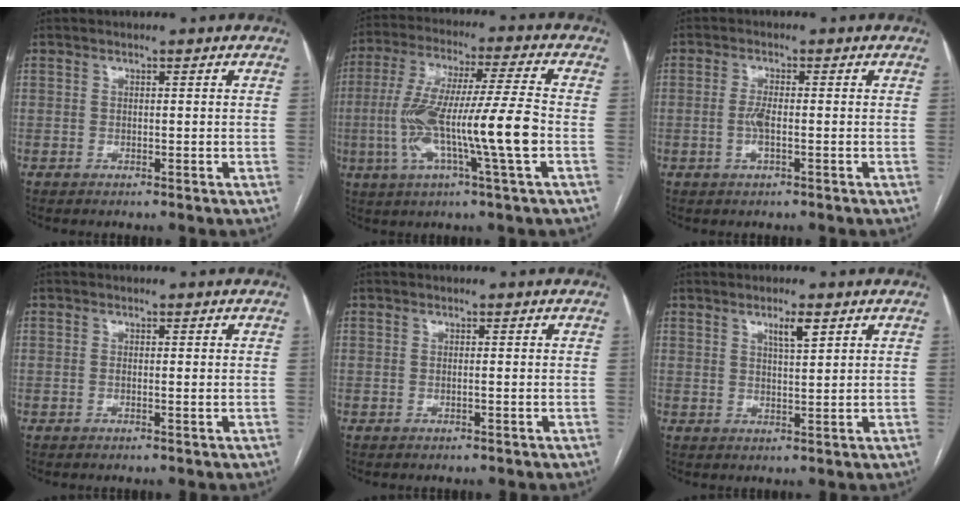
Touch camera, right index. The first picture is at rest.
{"total": 16.1, "force": [-3.2, 0.0, 15.8], "torque": [-0.304, 0.001, -0.062]}
{"total": 2.8, "force": [-0.5, 0.5, 2.7], "torque": [-0.064, -0.003, -0.011]}
{"total": 0.9, "force": [0.0, 0.2, 0.9], "torque": [-0.018, -0.002, 0.001]}
{"total": 0.0}
{"total": 3.2, "force": [1.8, 0.4, 2.7], "torque": [-0.046, -0.002, 0.031]}